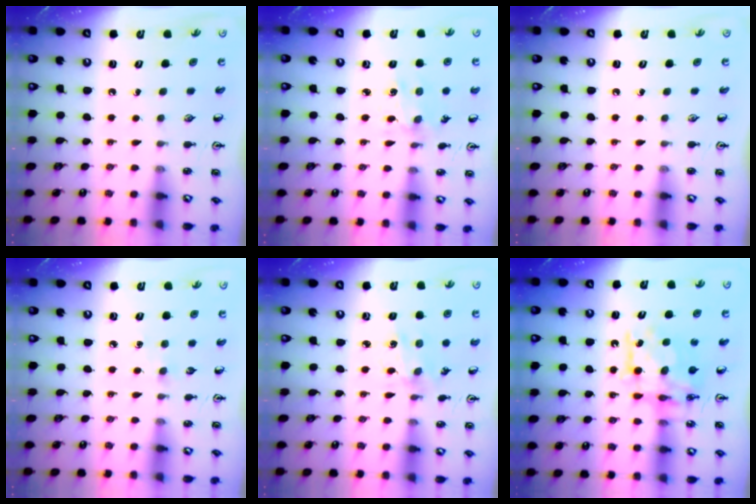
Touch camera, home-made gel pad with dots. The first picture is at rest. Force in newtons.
{"total": 1.4, "press": 1.4, "slide": 0.3}
{"total": 0.0}
{"total": 2.7, "press": 2.7, "slide": 0.4}
{"total": 1.3, "press": 1.3, "slide": 0.1}
{"total": 9.3, "press": 9.3, "slide": 0.5}